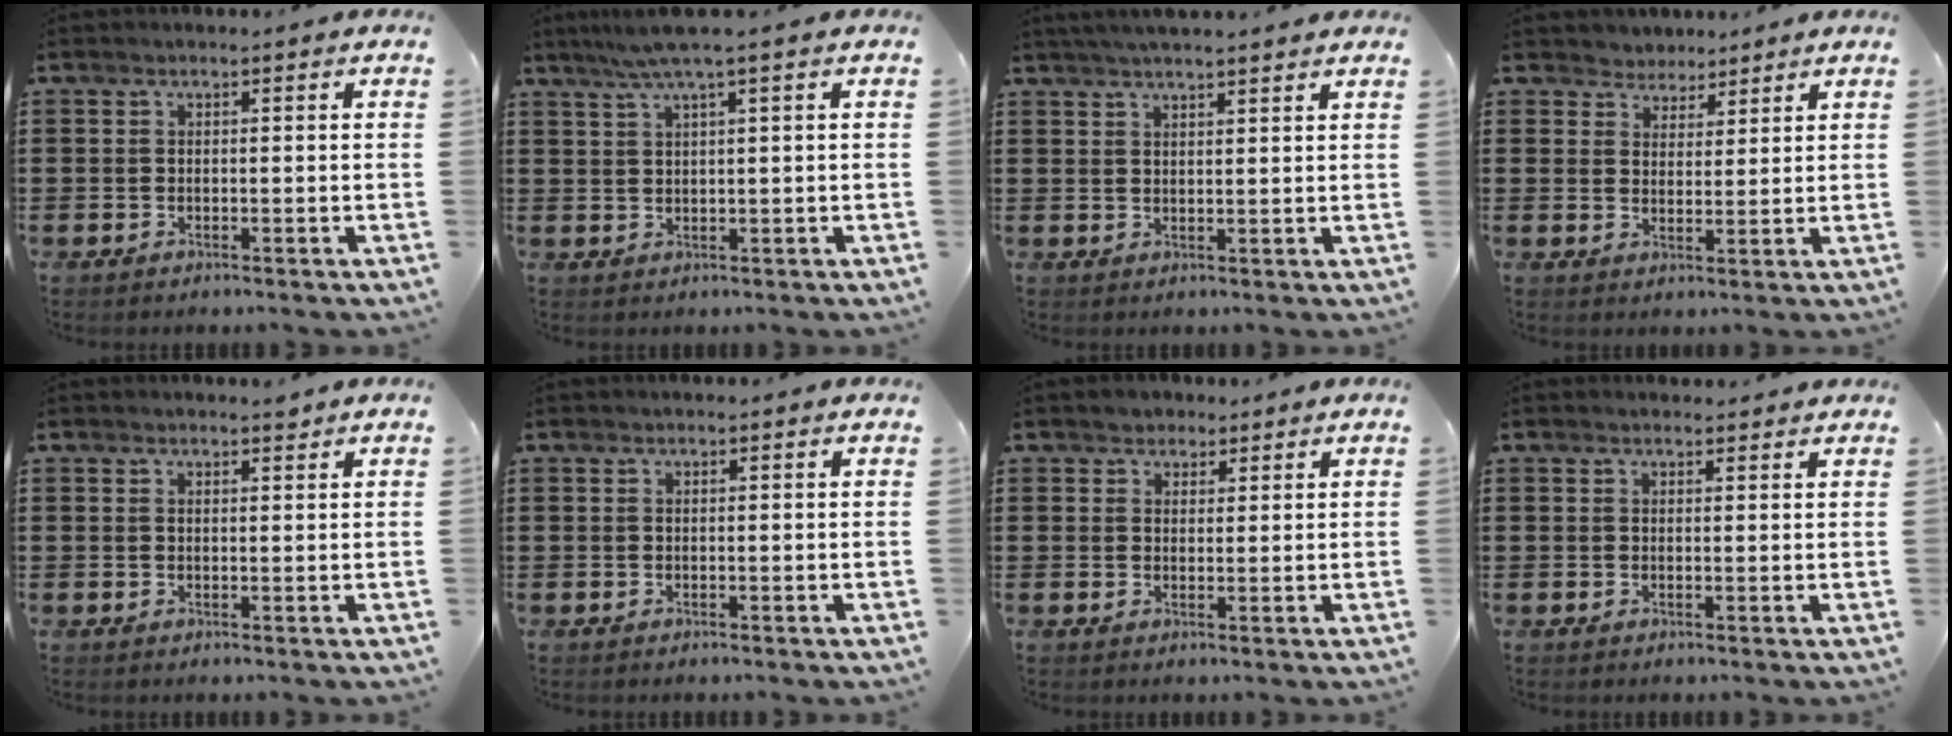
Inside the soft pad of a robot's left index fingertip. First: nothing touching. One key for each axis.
{"total": 3.6, "fx": 2.0, "fy": -0.4, "fz": 3.0, "tx": -0.060, "ty": 0.001, "tz": 0.035}
{"total": 2.5, "fx": 2.4, "fy": -0.4, "fz": 0.7, "tx": -0.019, "ty": -0.002, "tz": 0.044}
{"total": 3.4, "fx": 3.0, "fy": 1.7, "fz": -0.6, "tx": -0.007, "ty": -0.001, "tz": 0.054}
{"total": 1.6, "fx": 1.5, "fy": 0.2, "fz": 0.5, "tx": -0.012, "ty": 0.001, "tz": 0.028}
{"total": 0.0}
{"total": 2.0, "fx": 1.6, "fy": 1.2, "fz": -0.2, "tx": 0.005, "ty": 0.004, "tz": 0.028}
{"total": 1.3, "fx": 1.3, "fy": 0.2, "fz": 0.1, "tx": -0.005, "ty": 0.001, "tz": 0.026}